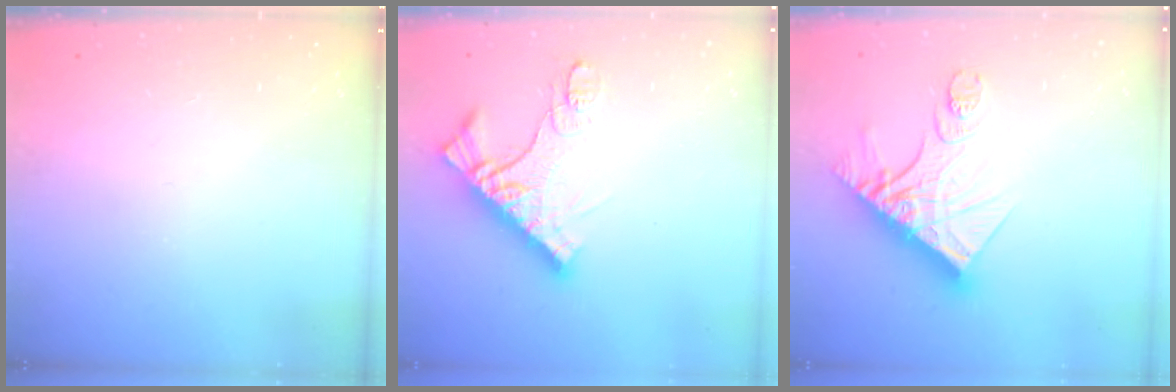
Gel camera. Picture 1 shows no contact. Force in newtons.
{"total": 12.3, "press": 12.2, "slide": 1.2}
{"total": 16.2, "press": 16.2, "slide": 1.7}